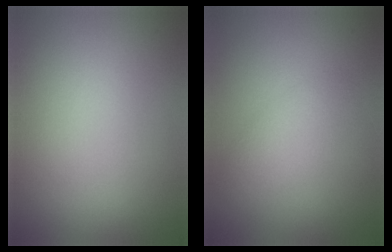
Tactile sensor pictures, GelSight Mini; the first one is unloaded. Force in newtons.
{"total": 2.1, "press": 2.1, "slide": 0.0}